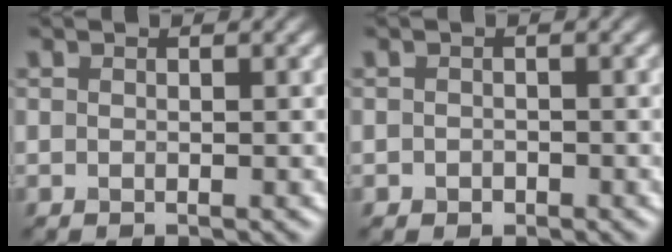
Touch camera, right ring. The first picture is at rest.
{"total": 0.8, "force": [-0.4, 0.6, 0.2], "torque": [-0.001, -0.003, -0.008]}